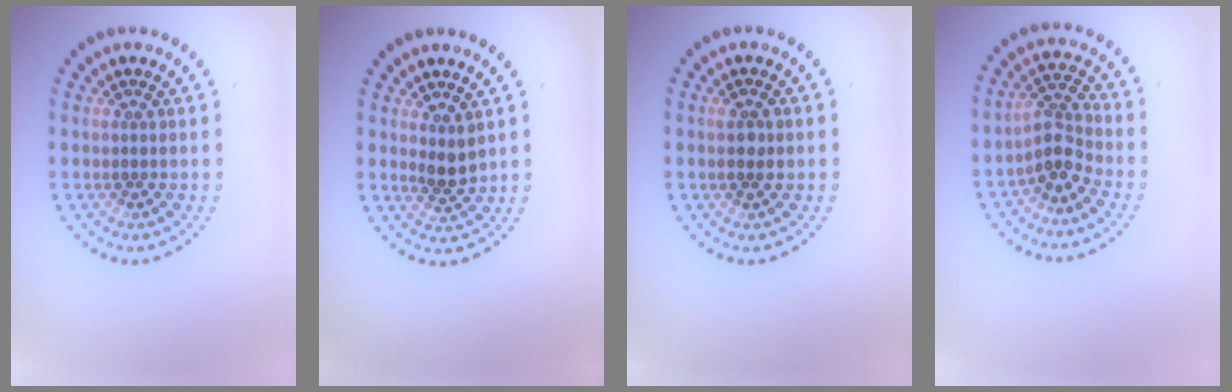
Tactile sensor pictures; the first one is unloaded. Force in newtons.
{"total": 1.7, "press": 1.4, "slide": 0.9}
{"total": 1.6, "press": 1.5, "slide": 0.5}
{"total": 2.7, "press": 2.1, "slide": 1.7}